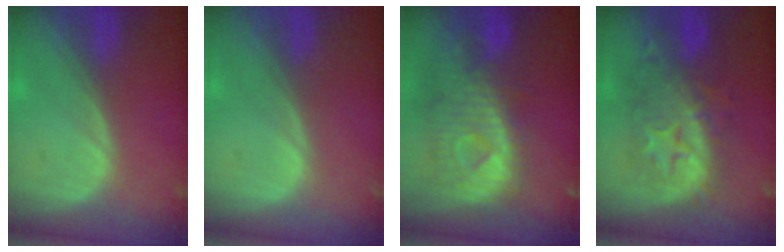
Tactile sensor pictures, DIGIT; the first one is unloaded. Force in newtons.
{"total": 0.5, "press": 0.1, "slide": 0.5}
{"total": 11.3, "press": 9.8, "slide": 5.6}
{"total": 9.3, "press": 9.3, "slide": 0.4}